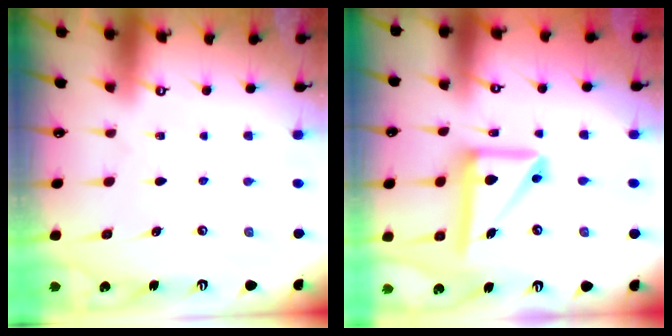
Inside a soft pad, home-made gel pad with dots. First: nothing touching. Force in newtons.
{"total": 14.6, "press": 14.5, "slide": 1.9}